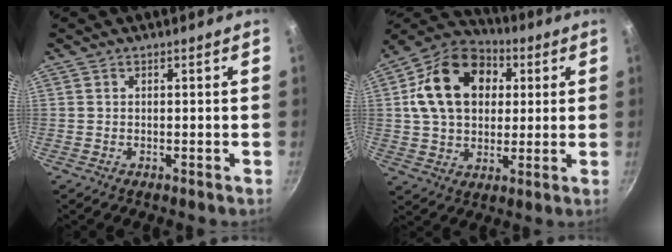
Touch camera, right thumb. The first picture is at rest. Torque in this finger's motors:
{"motor_torque": [0.28, 3.10, 1.62, 0.20, 0.27]}